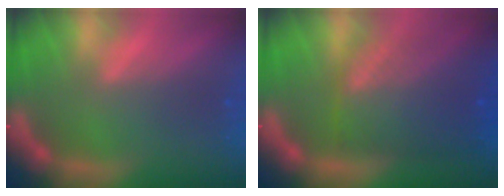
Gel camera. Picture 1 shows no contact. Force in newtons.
{"total": 8.5}